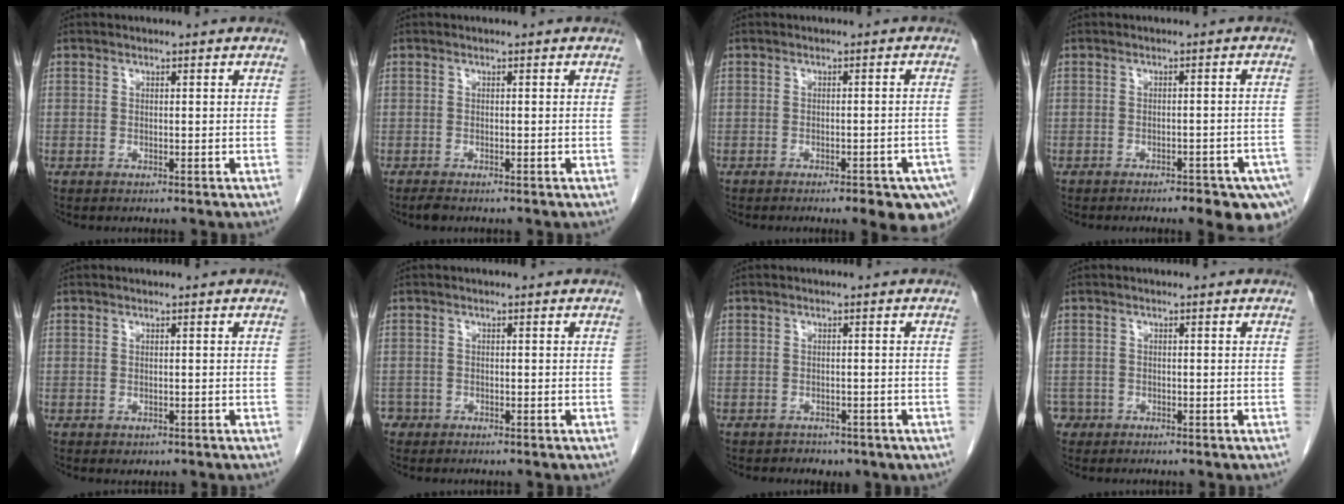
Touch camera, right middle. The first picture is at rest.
{"total": 1.1, "force": [-0.9, 0.3, 0.6], "torque": [-0.018, -0.003, -0.016]}
{"total": 10.1, "force": [-7.0, 2.4, 6.9], "torque": [-0.051, 0.005, -0.082]}
{"total": 10.1, "force": [-7.4, 2.8, 6.3], "torque": [-0.050, 0.004, -0.086]}
{"total": 0.7, "force": [-0.3, 0.5, 0.4], "torque": [-0.007, 0.000, 0.002]}
{"total": 1.4, "force": [-0.9, 1.1, -0.1], "torque": [-0.001, 0.005, -0.017]}
{"total": 3.8, "force": [-2.8, 2.4, 0.9], "torque": [-0.018, 0.006, -0.026]}
{"total": 1.6, "force": [-1.0, 1.3, -0.1], "torque": [0.000, 0.007, -0.018]}